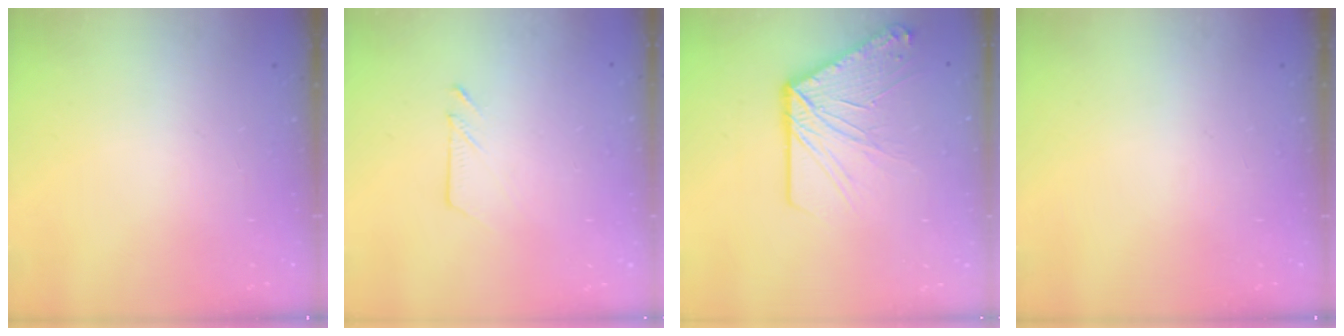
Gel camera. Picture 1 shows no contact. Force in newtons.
{"total": 2.5, "press": 2.5, "slide": 0.4}
{"total": 13.6, "press": 13.6, "slide": 1.5}
{"total": 0.0}